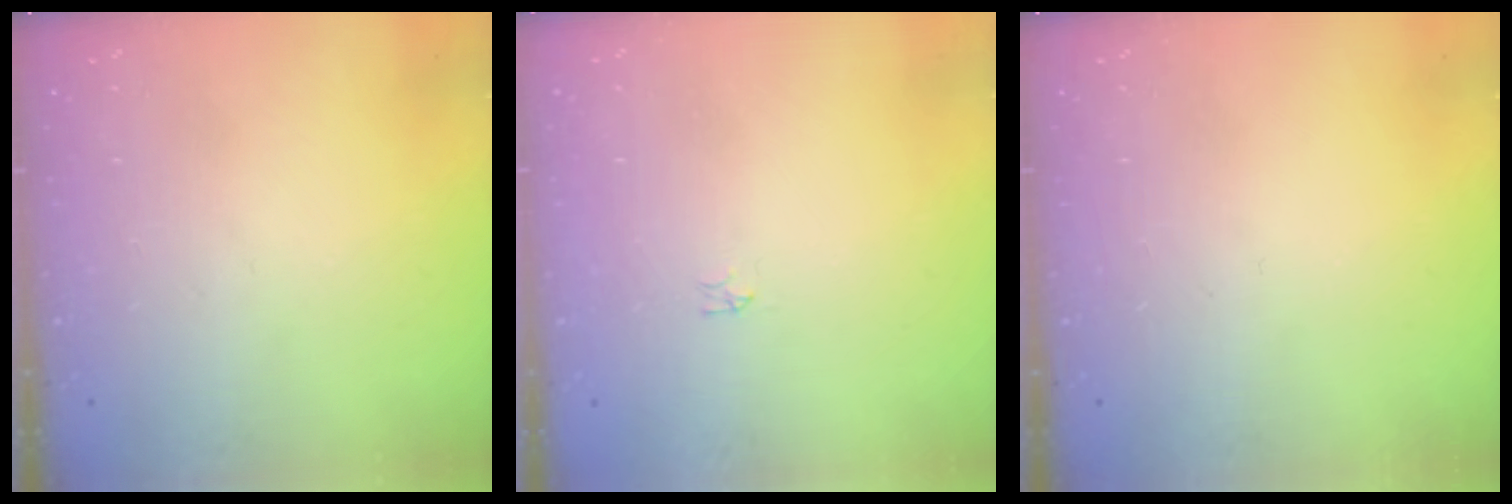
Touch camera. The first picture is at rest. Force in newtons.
{"total": 0.0}
{"total": 0.0}